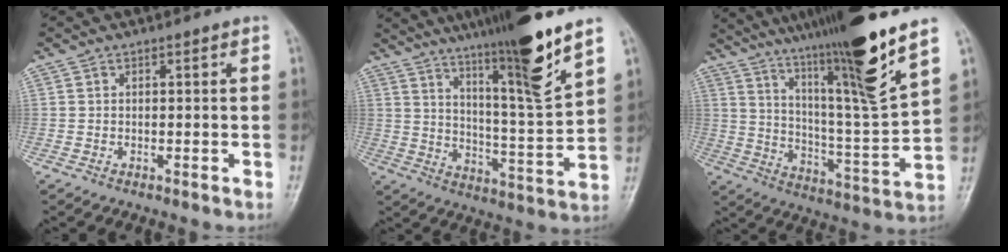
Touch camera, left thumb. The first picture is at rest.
{"total": 16.8, "force": [11.3, 0.4, 12.3], "torque": [-0.186, -0.068, 0.186]}
{"total": 21.3, "force": [14.7, 0.4, 15.5], "torque": [-0.230, -0.073, 0.249]}